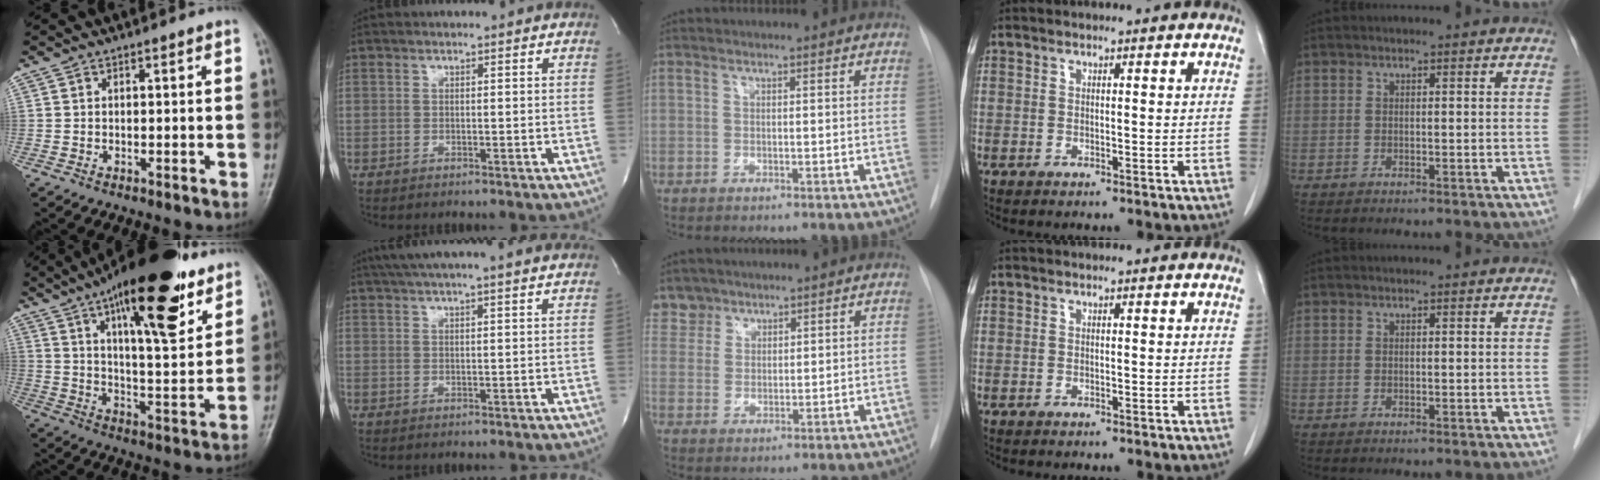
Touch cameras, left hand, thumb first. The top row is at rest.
{"thumb": {"total": 24.1, "force": [14.2, 7.6, 18.0], "torque": [-0.255, -0.049, 0.221]}, "index": {"total": 11.4, "force": [9.7, -0.6, 5.8], "torque": [-0.101, 0.027, 0.123]}, "middle": {"total": 4.2, "force": [3.4, 2.3, -0.5], "torque": [0.022, 0.004, 0.065]}}